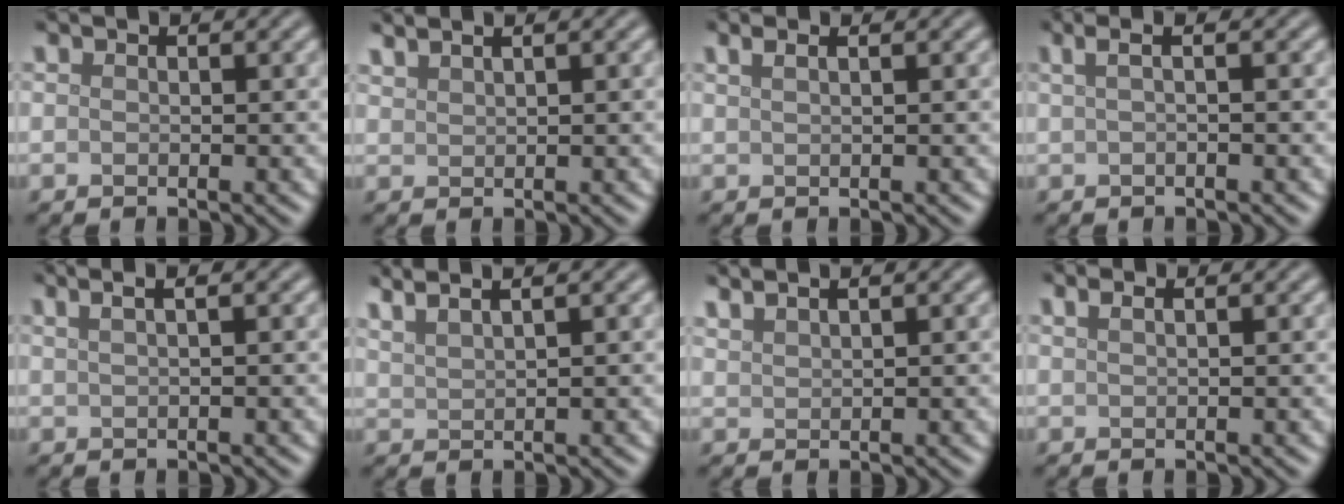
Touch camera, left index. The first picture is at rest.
{"total": 2.7, "force": [2.1, 0.8, 1.4], "torque": [-0.012, 0.012, 0.019]}
{"total": 2.5, "force": [1.5, 1.1, 1.7], "torque": [-0.011, 0.006, -0.002]}
{"total": 2.5, "force": [0.7, 0.9, 2.2], "torque": [-0.028, 0.003, -0.006]}
{"total": 4.6, "force": [2.3, 2.2, 3.2], "torque": [-0.021, 0.031, 0.005]}
{"total": 5.4, "force": [3.8, 1.9, 3.3], "torque": [-0.035, 0.035, 0.036]}
{"total": 2.8, "force": [2.2, 0.9, 1.5], "torque": [-0.009, 0.013, 0.018]}
{"total": 2.0, "force": [1.2, 0.9, 1.3], "torque": [-0.011, 0.001, 0.001]}